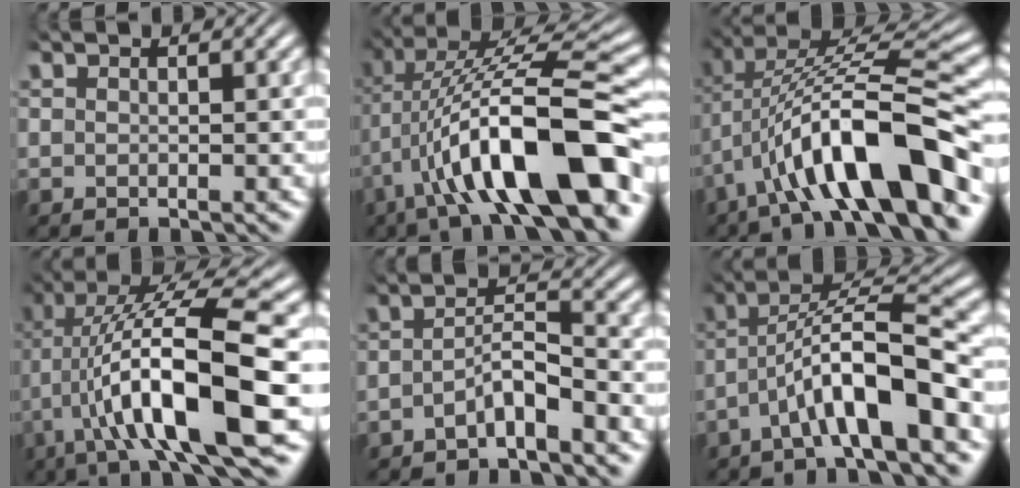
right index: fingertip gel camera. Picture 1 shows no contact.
{"total": 11.4, "force": [-1.3, 3.9, 10.7], "torque": [-0.193, -0.006, -0.009]}
{"total": 8.9, "force": [-1.6, 2.8, 8.3], "torque": [-0.150, -0.001, -0.018]}
{"total": 12.3, "force": [0.1, 4.4, 11.5], "torque": [-0.196, -0.003, 0.004]}
{"total": 3.5, "force": [-2.8, 0.9, 2.0], "torque": [-0.032, -0.008, -0.045]}
{"total": 5.8, "force": [-0.5, 1.8, 5.5], "torque": [-0.094, 0.000, -0.012]}